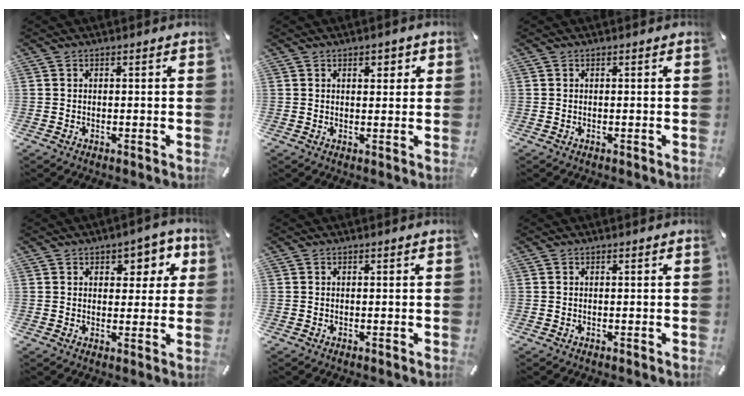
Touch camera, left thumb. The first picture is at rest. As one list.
[{"total": 2.4, "force": [1.1, 1.5, 1.5], "torque": [-0.015, 0.001, 0.013]}, {"total": 0.0}, {"total": 6.3, "force": [2.9, 4.4, 3.6], "torque": [-0.027, -0.013, 0.040]}, {"total": 0.0}, {"total": 0.0}]